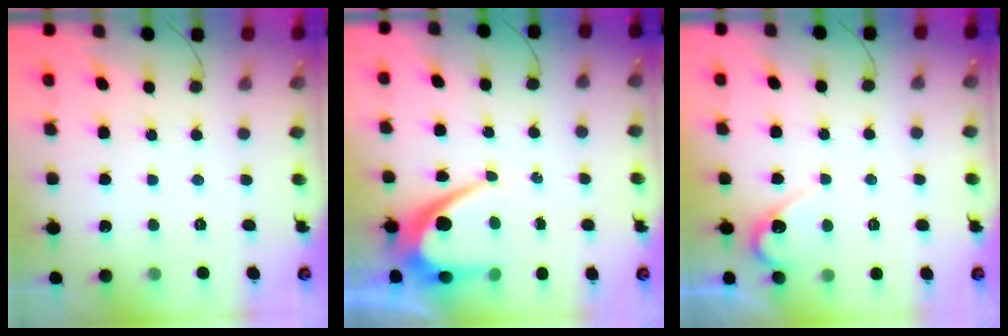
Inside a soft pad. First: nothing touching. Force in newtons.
{"total": 8.7, "press": 8.7, "slide": 0.4}
{"total": 4.1, "press": 4.1, "slide": 0.3}